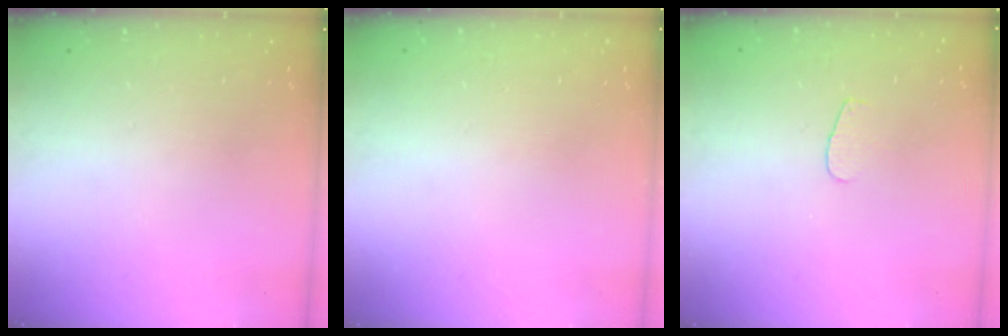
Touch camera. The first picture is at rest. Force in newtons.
{"total": 0.5, "press": 0.5, "slide": 0.1}
{"total": 3.3, "press": 3.3, "slide": 0.3}